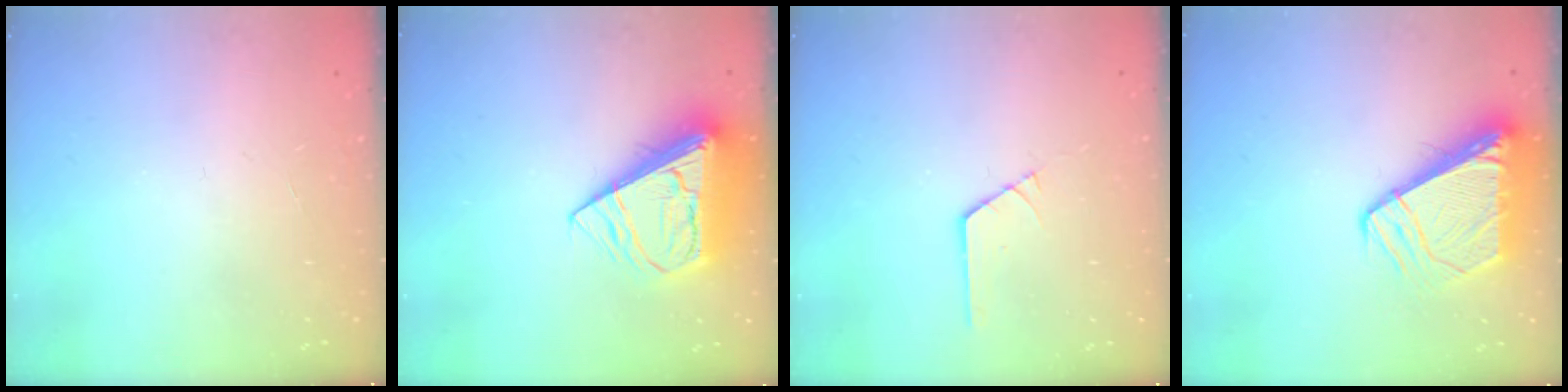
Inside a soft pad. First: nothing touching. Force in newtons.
{"total": 14.8, "press": 14.7, "slide": 1.7}
{"total": 1.1, "press": 1.0, "slide": 0.1}
{"total": 10.7, "press": 10.6, "slide": 1.2}